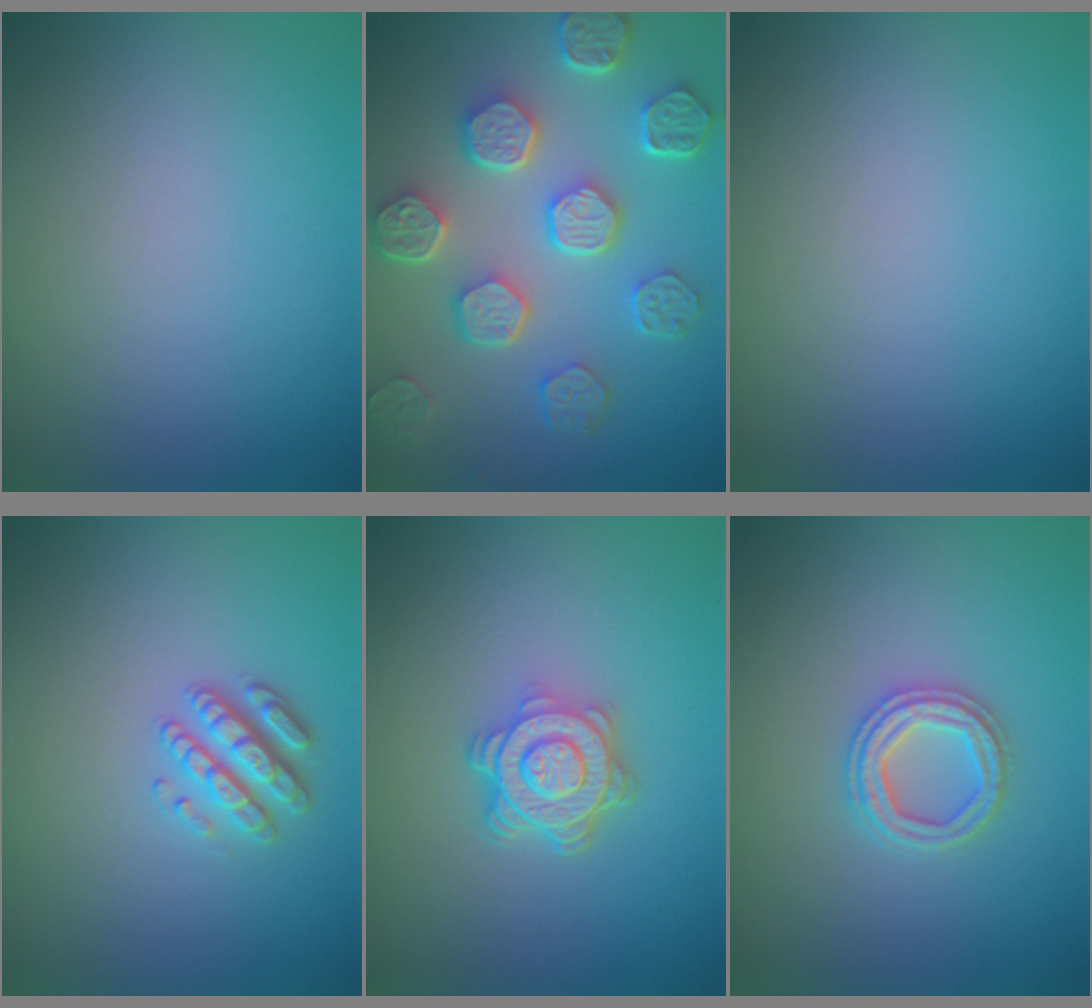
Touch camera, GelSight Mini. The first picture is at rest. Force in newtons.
{"total": 7.6, "press": 5.9, "slide": 4.8}
{"total": 0.0}
{"total": 2.8, "press": 2.7, "slide": 0.8}
{"total": 4.8, "press": 3.7, "slide": 3.0}
{"total": 2.6, "press": 2.6, "slide": 0.5}